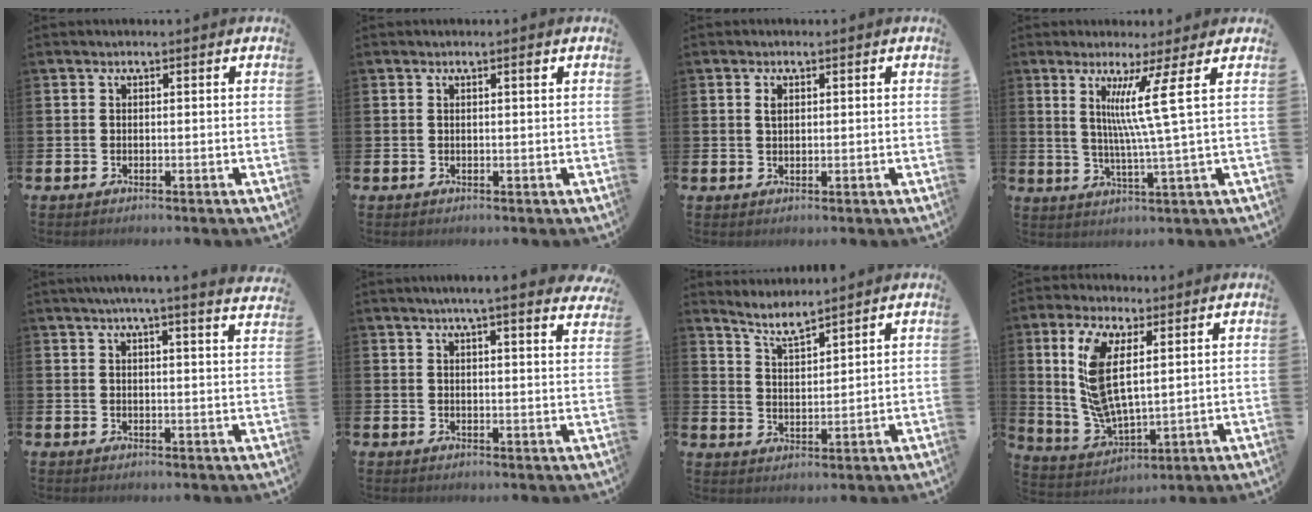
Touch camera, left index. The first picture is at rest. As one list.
[{"total": 0.9, "force": [0.4, 0.0, 0.8], "torque": [-0.013, 0.000, 0.005]}, {"total": 1.2, "force": [0.6, 0.7, 0.7], "torque": [0.001, -0.002, 0.006]}, {"total": 8.0, "force": [2.9, -1.4, 7.3], "torque": [-0.146, -0.012, 0.040]}, {"total": 4.1, "force": [3.8, -0.9, 1.4], "torque": [-0.026, -0.020, 0.065]}, {"total": 4.3, "force": [3.9, -0.5, 1.7], "torque": [-0.033, -0.018, 0.066]}, {"total": 5.0, "force": [4.7, 0.4, 1.6], "torque": [-0.051, -0.020, 0.084]}, {"total": 10.1, "force": [3.6, 4.7, 8.2], "torque": [-0.186, -0.004, 0.060]}]